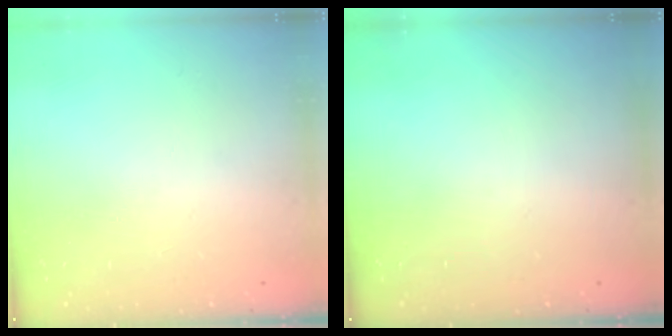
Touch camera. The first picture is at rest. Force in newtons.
{"total": 0.0}